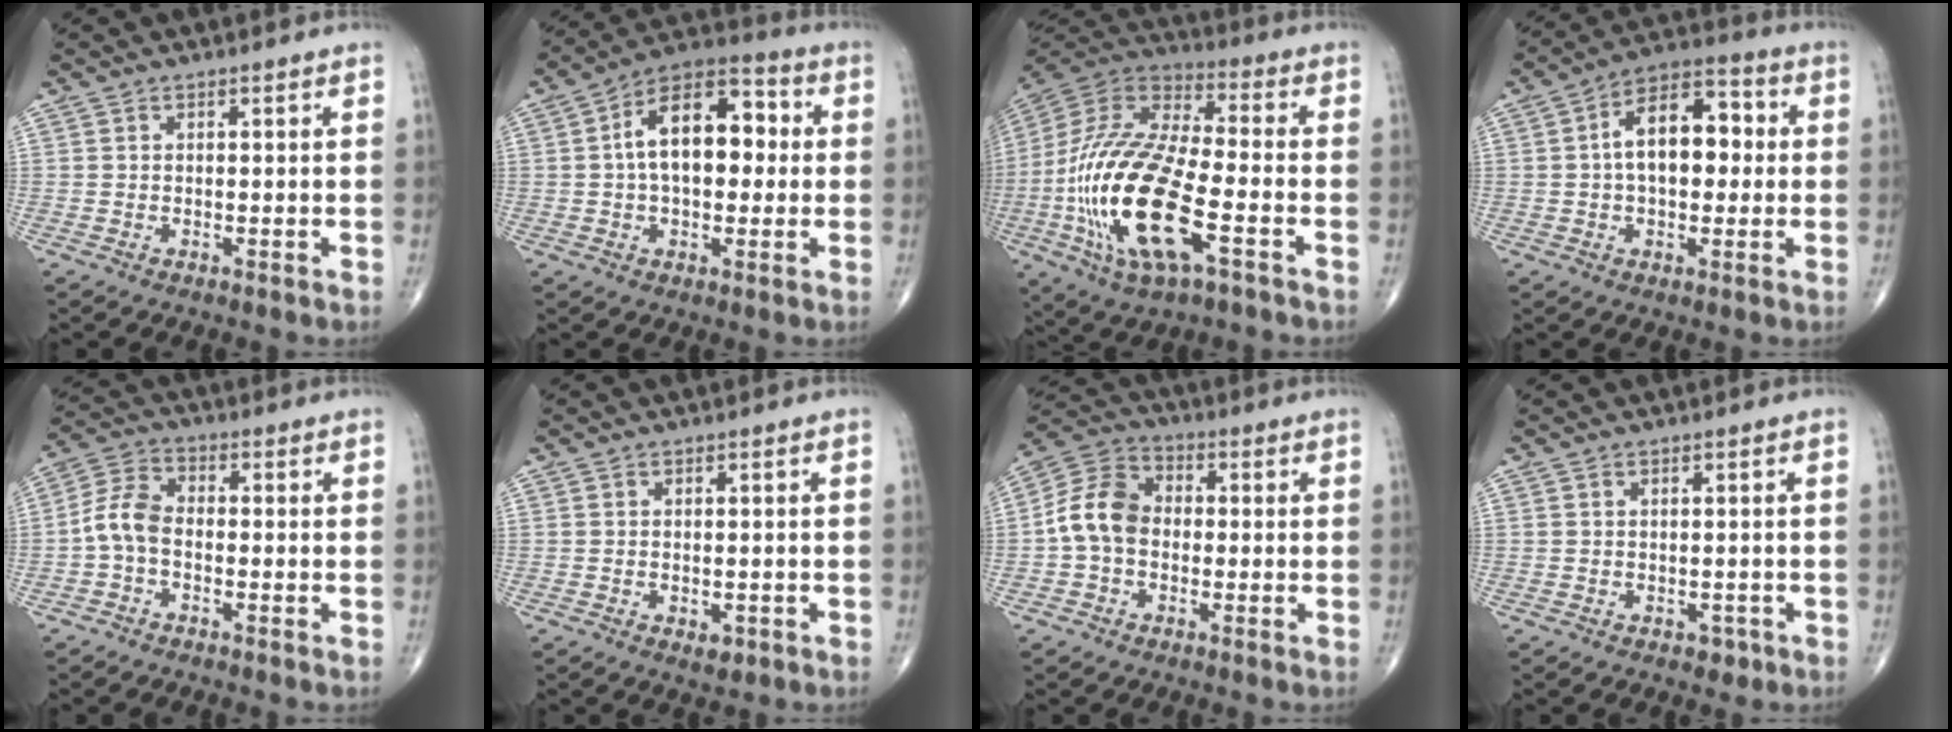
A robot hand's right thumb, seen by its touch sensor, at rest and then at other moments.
{"total": 15.1, "force": [1.5, 8.7, 12.3], "torque": [-0.176, 0.035, 0.013]}
{"total": 25.9, "force": [-7.3, 10.0, 22.7], "torque": [-0.510, 0.005, -0.130]}
{"total": 13.0, "force": [1.1, 7.6, 10.5], "torque": [-0.146, 0.032, 0.006]}
{"total": 6.2, "force": [-1.5, 3.8, 4.7], "torque": [-0.093, 0.024, -0.043]}
{"total": 2.3, "force": [-0.8, 1.4, 1.6], "torque": [-0.019, 0.000, -0.005]}
{"total": 9.5, "force": [-0.9, 7.1, 6.2], "torque": [-0.108, 0.031, -0.033]}
{"total": 1.6, "force": [-0.6, 1.2, 0.8], "torque": [-0.001, 0.001, -0.006]}